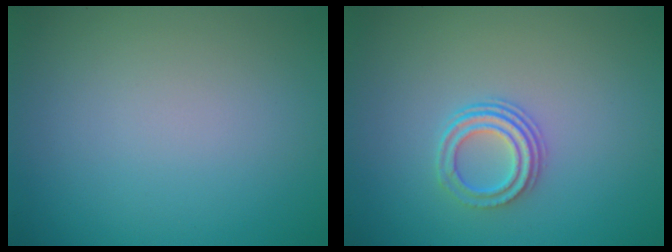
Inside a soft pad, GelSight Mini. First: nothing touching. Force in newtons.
{"total": 2.8, "press": 2.2, "slide": 1.8}